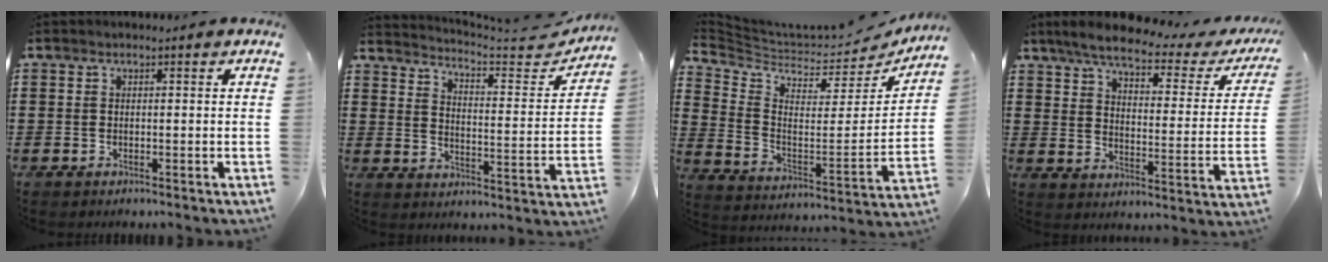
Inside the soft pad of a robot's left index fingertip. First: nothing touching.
{"total": 3.6, "force": [3.3, 0.3, 1.4], "torque": [-0.041, -0.031, 0.046]}
{"total": 4.1, "force": [3.9, 1.1, 0.8], "torque": [-0.046, -0.047, 0.061]}
{"total": 5.9, "force": [4.6, 0.9, 3.6], "torque": [-0.092, -0.022, 0.075]}